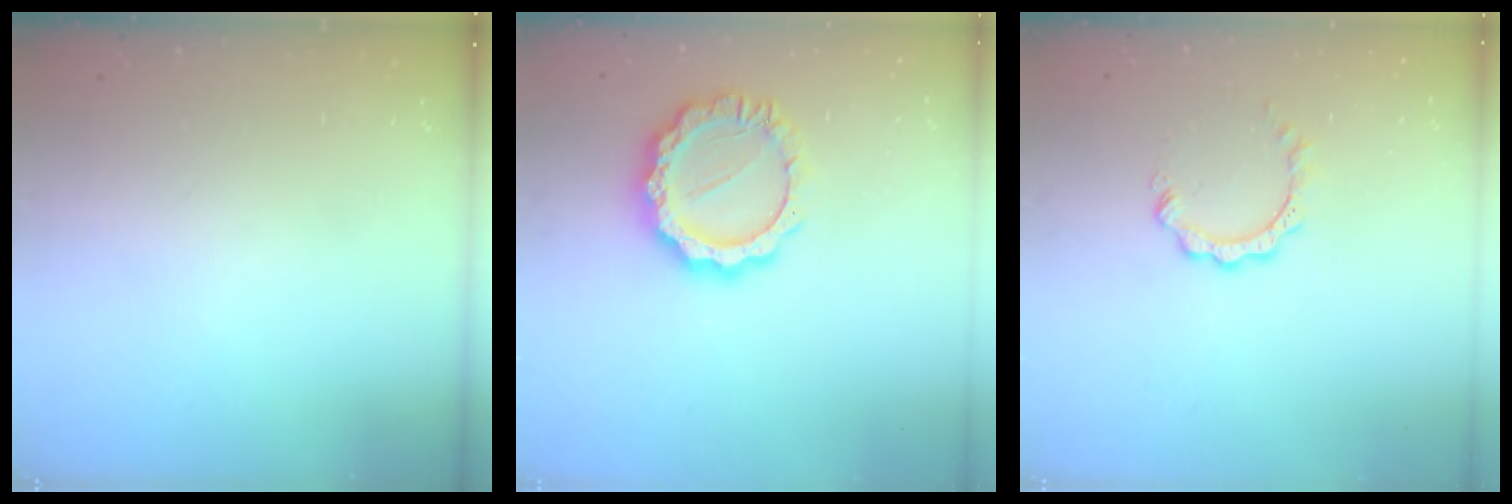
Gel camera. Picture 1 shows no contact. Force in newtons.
{"total": 12.2, "press": 12.1, "slide": 0.7}
{"total": 6.7, "press": 6.7, "slide": 0.6}